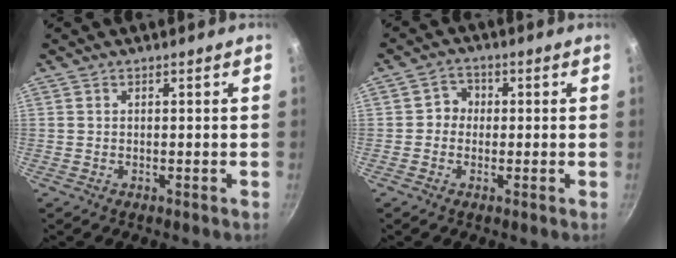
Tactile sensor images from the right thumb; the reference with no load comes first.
{"total": 3.3, "force": [-0.2, 3.1, 1.1], "torque": [0.010, 0.008, -0.012]}